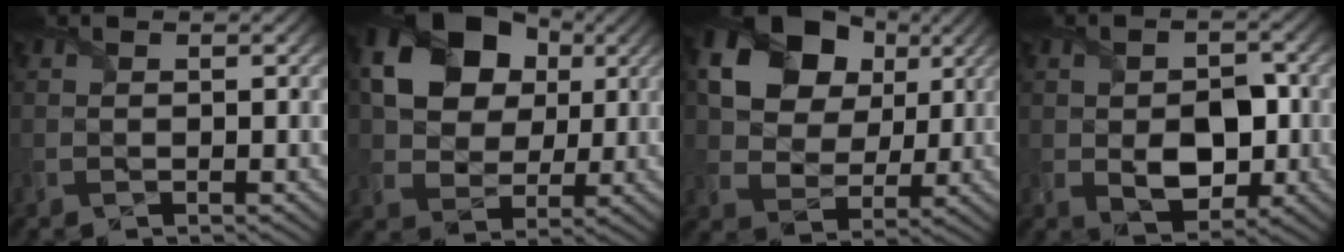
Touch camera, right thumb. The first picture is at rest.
{"total": 13.2, "force": [4.0, 9.8, 7.8], "torque": [-0.155, 0.008, 0.064]}
{"total": 14.0, "force": [5.4, 10.1, 8.0], "torque": [-0.159, 0.016, 0.095]}
{"total": 5.5, "force": [-0.9, 3.6, 4.0], "torque": [-0.071, -0.013, -0.012]}